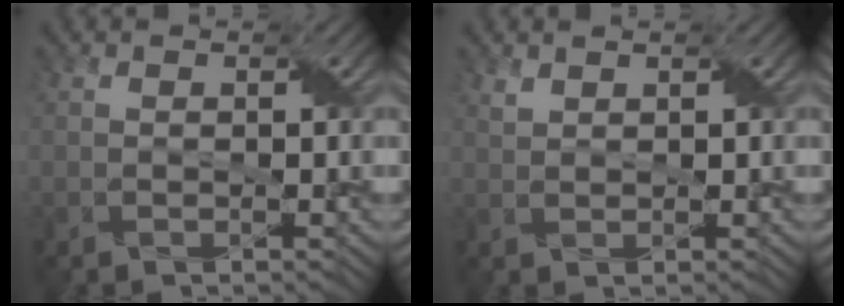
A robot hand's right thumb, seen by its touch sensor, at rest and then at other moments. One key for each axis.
{"total": 1.0, "fx": 0.9, "fy": 0.3, "fz": 0.3, "tx": -0.017, "ty": 0.002, "tz": 0.021}